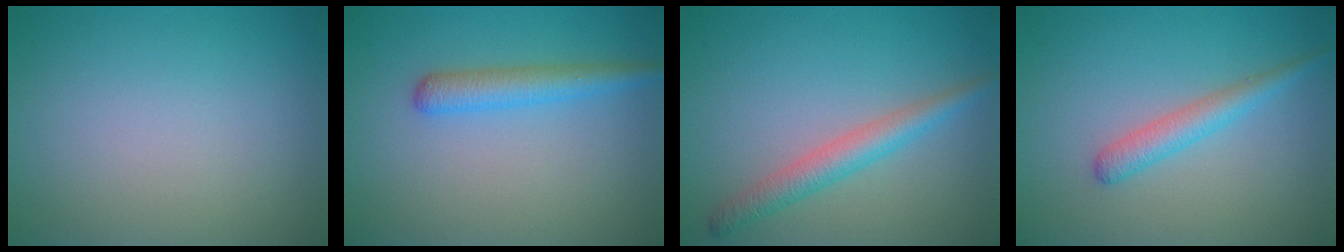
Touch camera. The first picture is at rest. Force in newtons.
{"total": 2.8, "press": 2.8, "slide": 0.1}
{"total": 3.0, "press": 3.0, "slide": 0.0}
{"total": 2.3, "press": 2.3, "slide": 0.1}